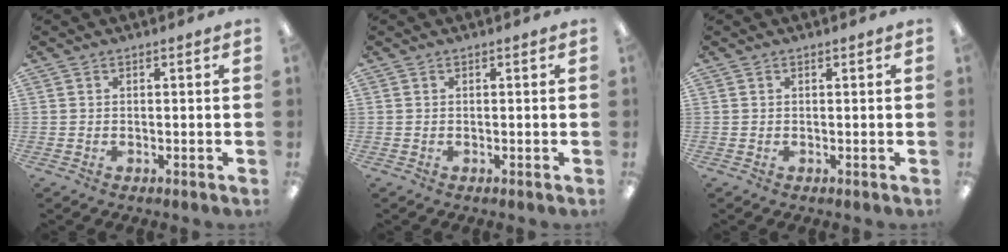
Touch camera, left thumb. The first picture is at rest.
{"total": 0.0}
{"total": 0.0}